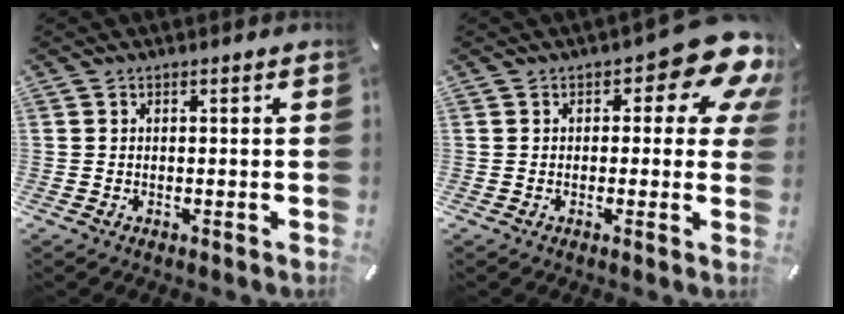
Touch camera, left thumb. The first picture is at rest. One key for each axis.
{"total": 10.6, "fx": 4.9, "fy": 4.8, "fz": 8.1, "tx": -0.097, "ty": -0.027, "tz": 0.080}